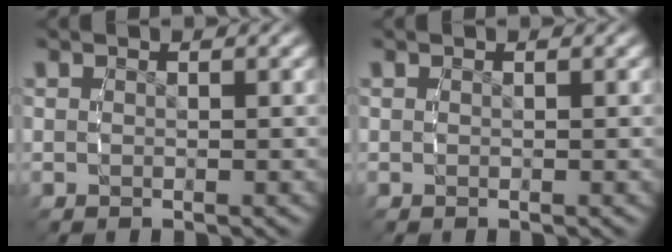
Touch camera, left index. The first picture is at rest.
{"total": 0.0}